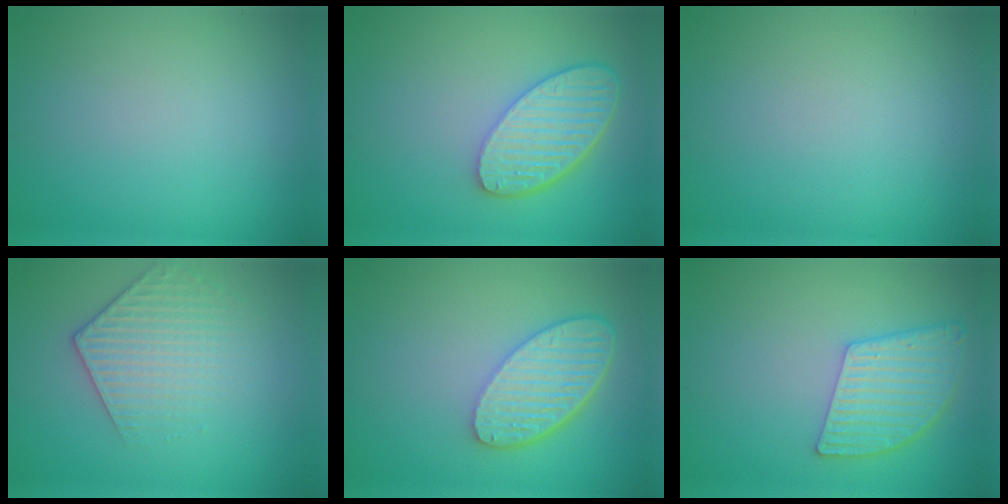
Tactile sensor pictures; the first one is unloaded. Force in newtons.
{"total": 5.6, "press": 4.5, "slide": 3.3}
{"total": 0.0}
{"total": 3.1, "press": 3.0, "slide": 1.0}
{"total": 5.8, "press": 4.5, "slide": 3.7}
{"total": 5.1, "press": 4.2, "slide": 2.9}